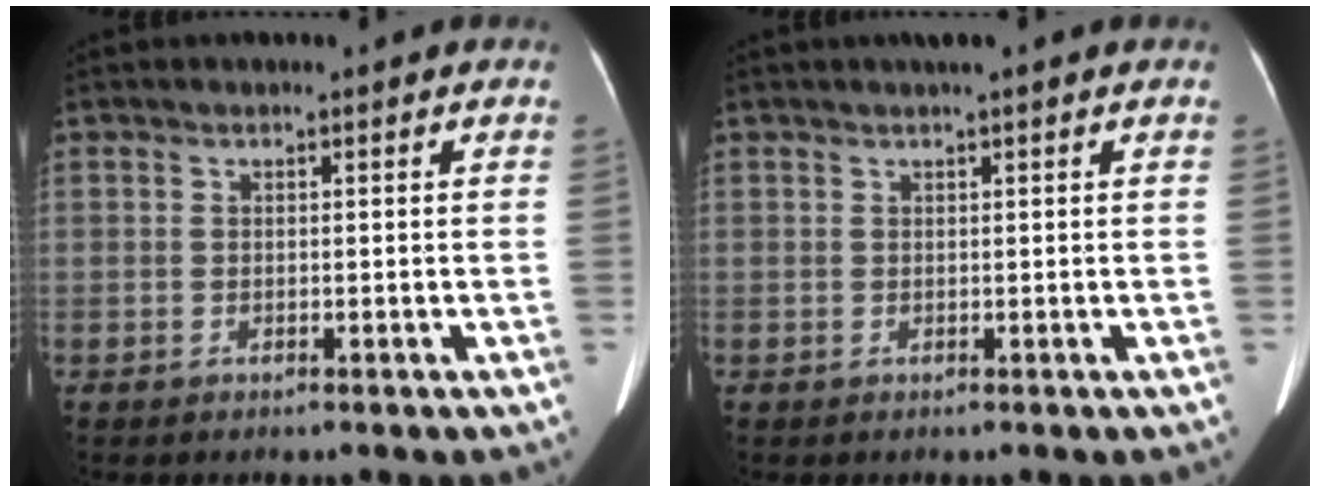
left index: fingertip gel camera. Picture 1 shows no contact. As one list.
[{"total": 1.0, "force": [0.7, 0.1, 0.6], "torque": [-0.009, 0.019, 0.015]}]